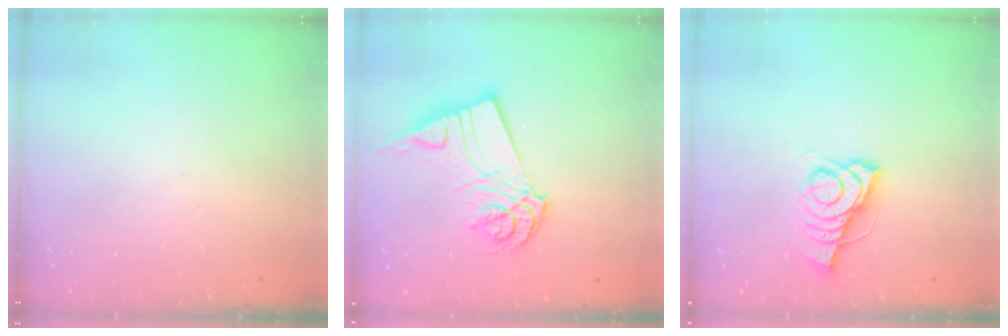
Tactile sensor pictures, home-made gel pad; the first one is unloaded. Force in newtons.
{"total": 12.1, "press": 12.0, "slide": 1.7}
{"total": 10.2, "press": 9.7, "slide": 3.4}